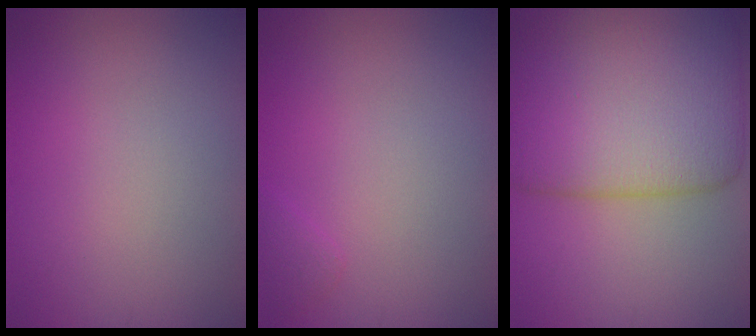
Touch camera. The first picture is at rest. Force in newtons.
{"total": 0.7, "press": 0.7, "slide": 0.1}
{"total": 11.0, "press": 11.0, "slide": 0.2}